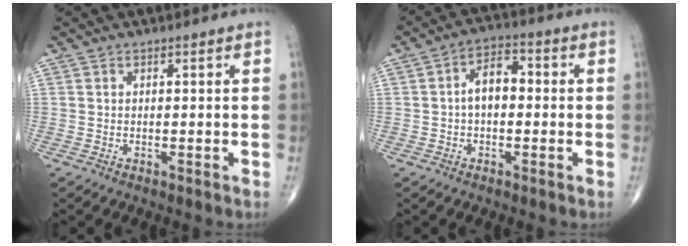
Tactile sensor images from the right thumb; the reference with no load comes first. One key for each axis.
{"total": 6.4, "fx": -0.1, "fy": 3.8, "fz": 5.1, "tx": -0.073, "ty": 0.026, "tz": -0.012}